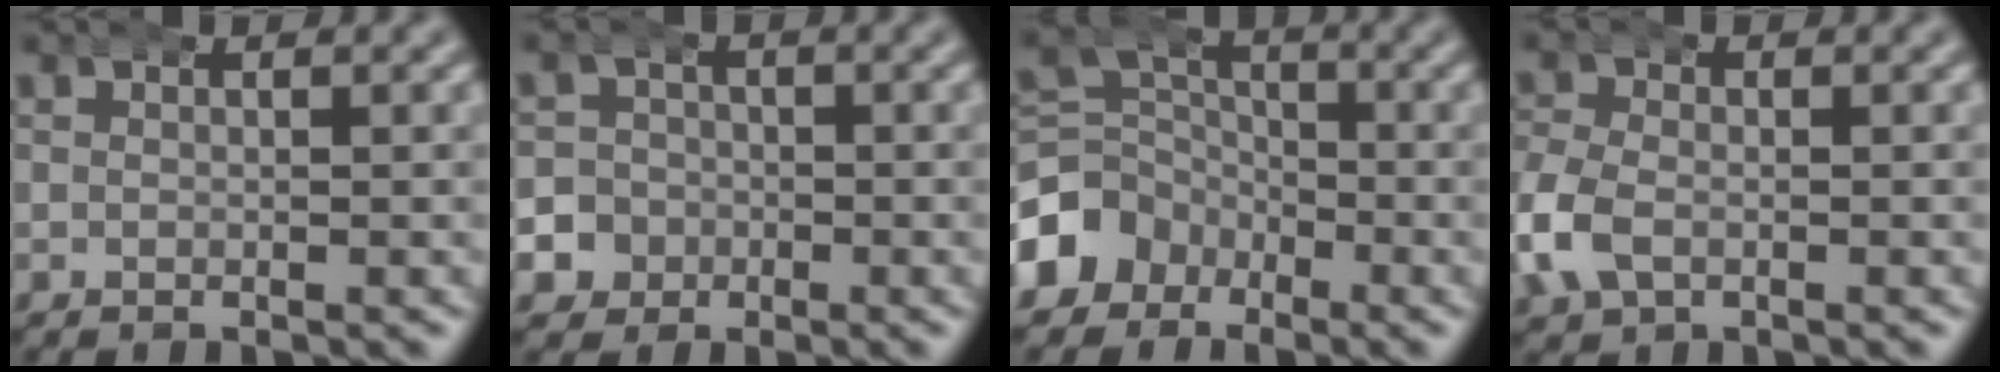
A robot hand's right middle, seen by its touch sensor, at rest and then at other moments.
{"total": 8.3, "force": [-3.2, 7.5, 1.3], "torque": [-0.046, -0.024, -0.065]}
{"total": 6.5, "force": [-2.1, 5.8, 1.9], "torque": [-0.048, -0.022, -0.041]}
{"total": 3.9, "force": [-1.1, 3.1, 2.0], "torque": [-0.073, -0.009, -0.017]}